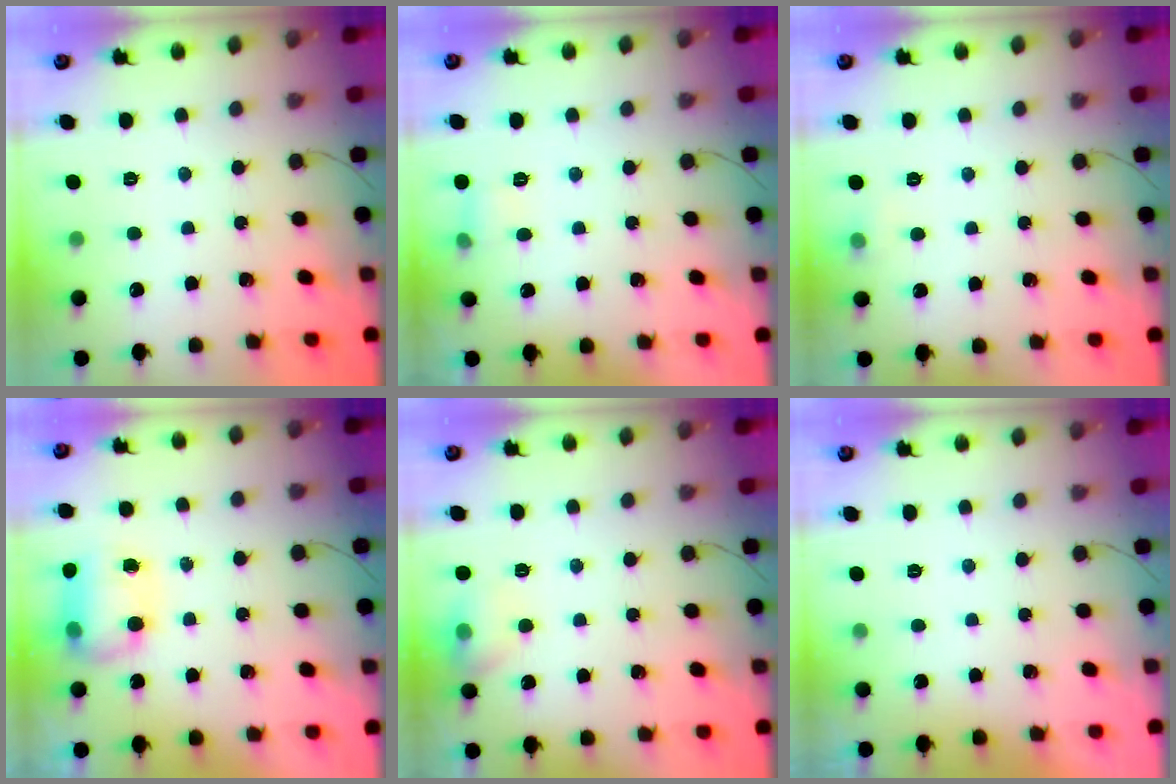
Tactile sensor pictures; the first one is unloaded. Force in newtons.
{"total": 5.5, "press": 5.2, "slide": 1.6}
{"total": 4.9, "press": 4.7, "slide": 1.3}
{"total": 8.0, "press": 8.0, "slide": 0.5}
{"total": 8.5, "press": 8.3, "slide": 1.5}
{"total": 0.0}